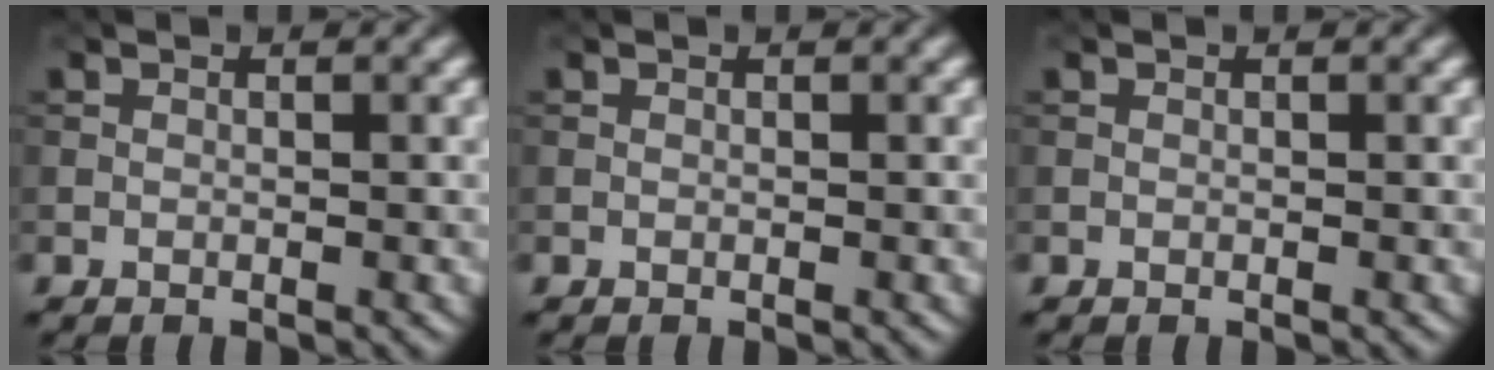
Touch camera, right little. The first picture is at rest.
{"total": 0.0}
{"total": 0.0}